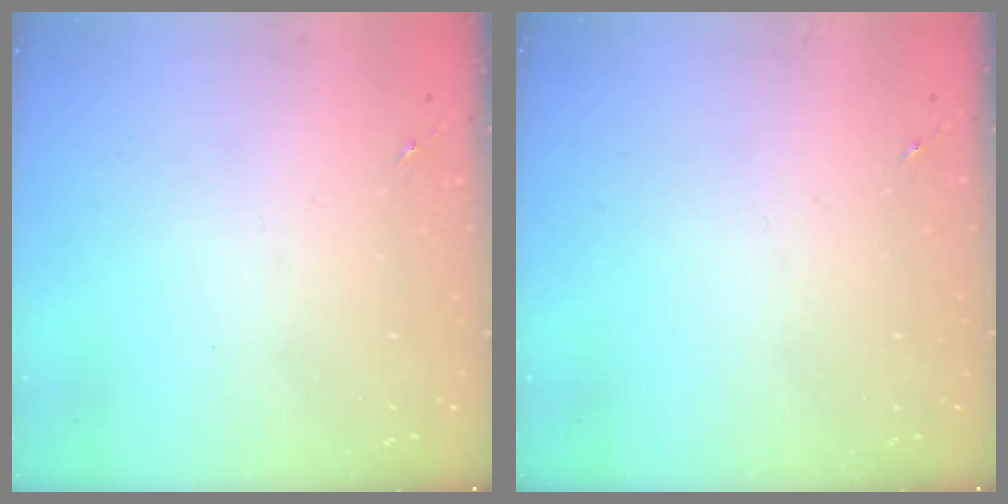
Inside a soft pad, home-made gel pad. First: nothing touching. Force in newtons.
{"total": 0.0}